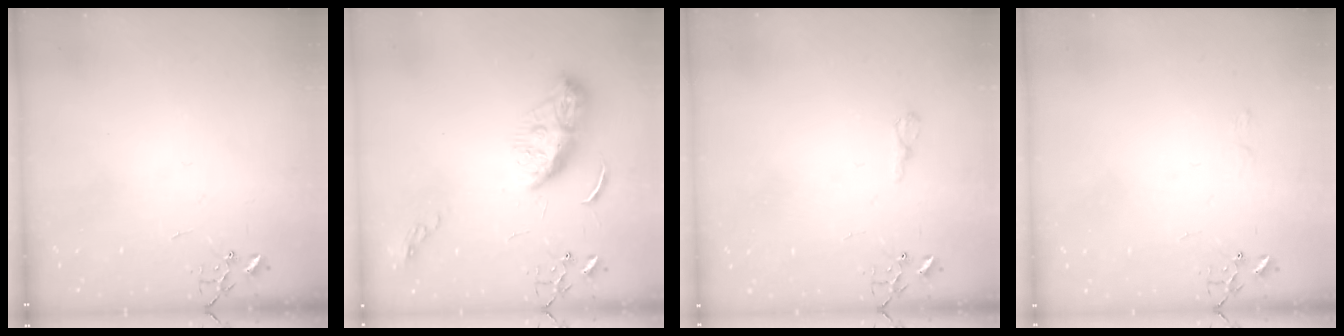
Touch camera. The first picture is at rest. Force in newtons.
{"total": 10.9, "press": 10.9, "slide": 0.4}
{"total": 7.3, "press": 7.3, "slide": 0.9}
{"total": 3.9, "press": 3.9, "slide": 0.5}